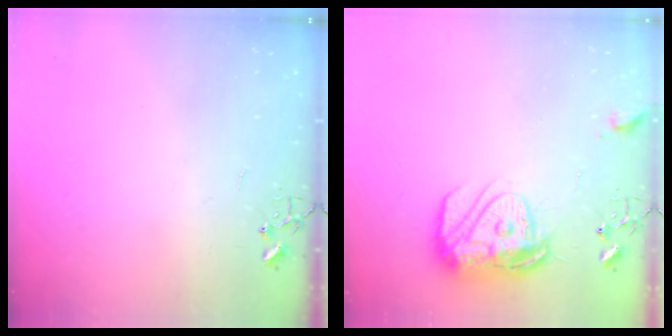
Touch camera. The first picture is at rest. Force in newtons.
{"total": 15.7, "press": 15.7, "slide": 1.6}